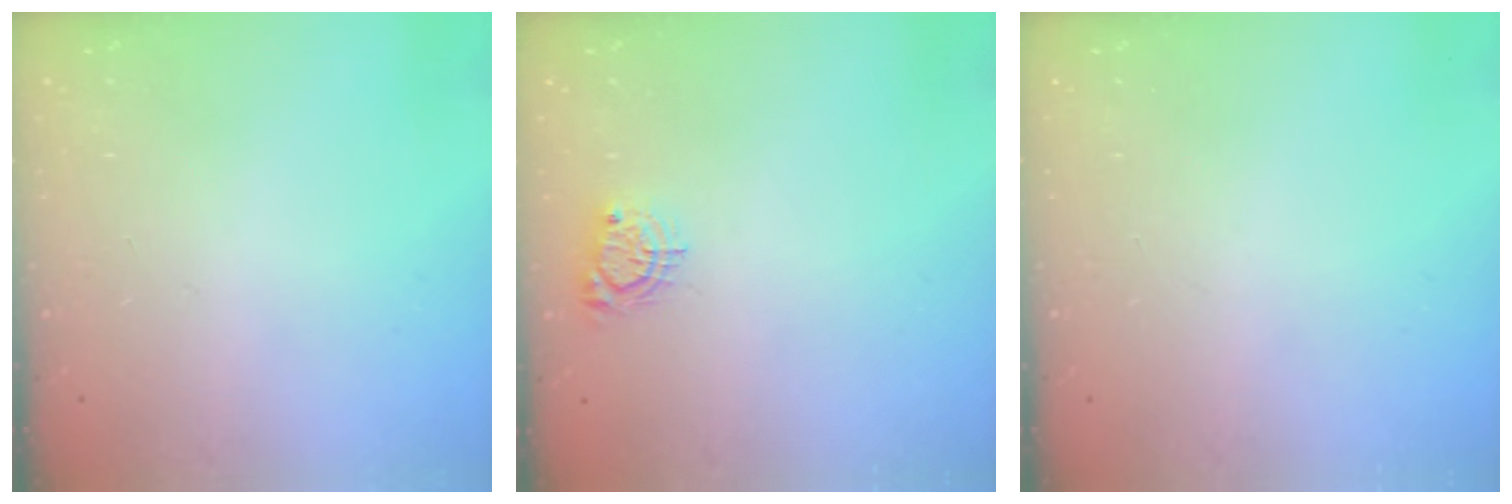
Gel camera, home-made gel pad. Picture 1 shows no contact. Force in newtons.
{"total": 4.8, "press": 4.8, "slide": 0.4}
{"total": 0.0}